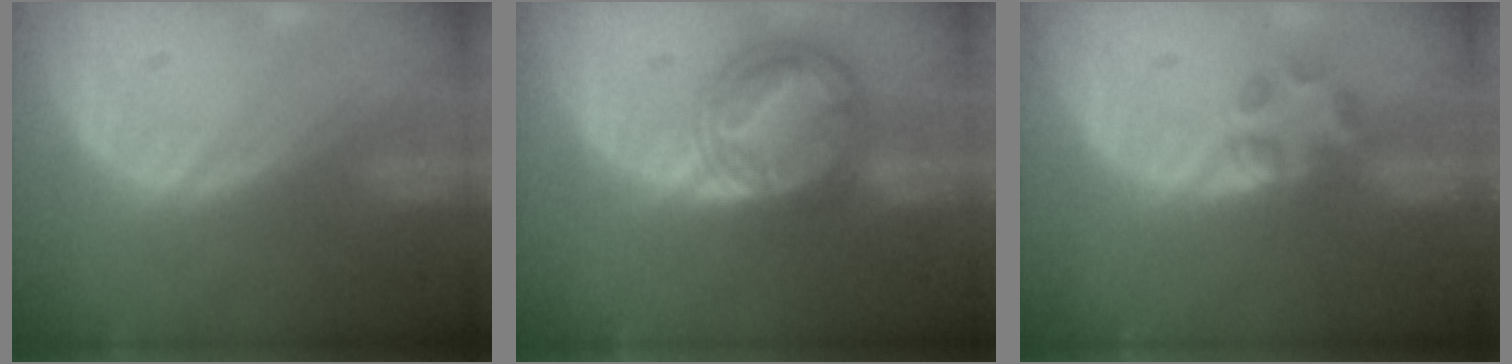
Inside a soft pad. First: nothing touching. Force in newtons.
{"total": 8.6, "press": 8.5, "slide": 0.6}
{"total": 2.7, "press": 2.6, "slide": 0.9}